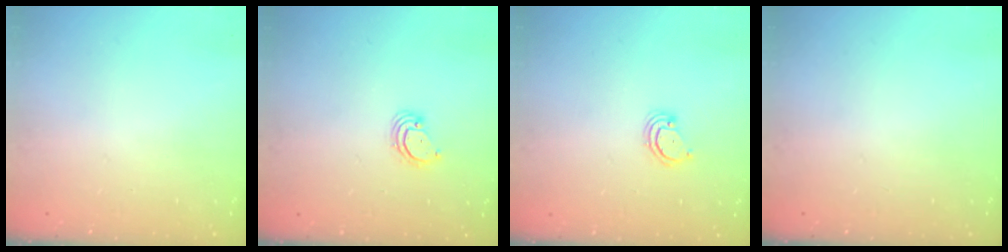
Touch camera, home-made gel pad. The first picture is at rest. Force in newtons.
{"total": 3.4, "press": 3.4, "slide": 0.1}
{"total": 2.9, "press": 2.9, "slide": 0.2}
{"total": 0.0}